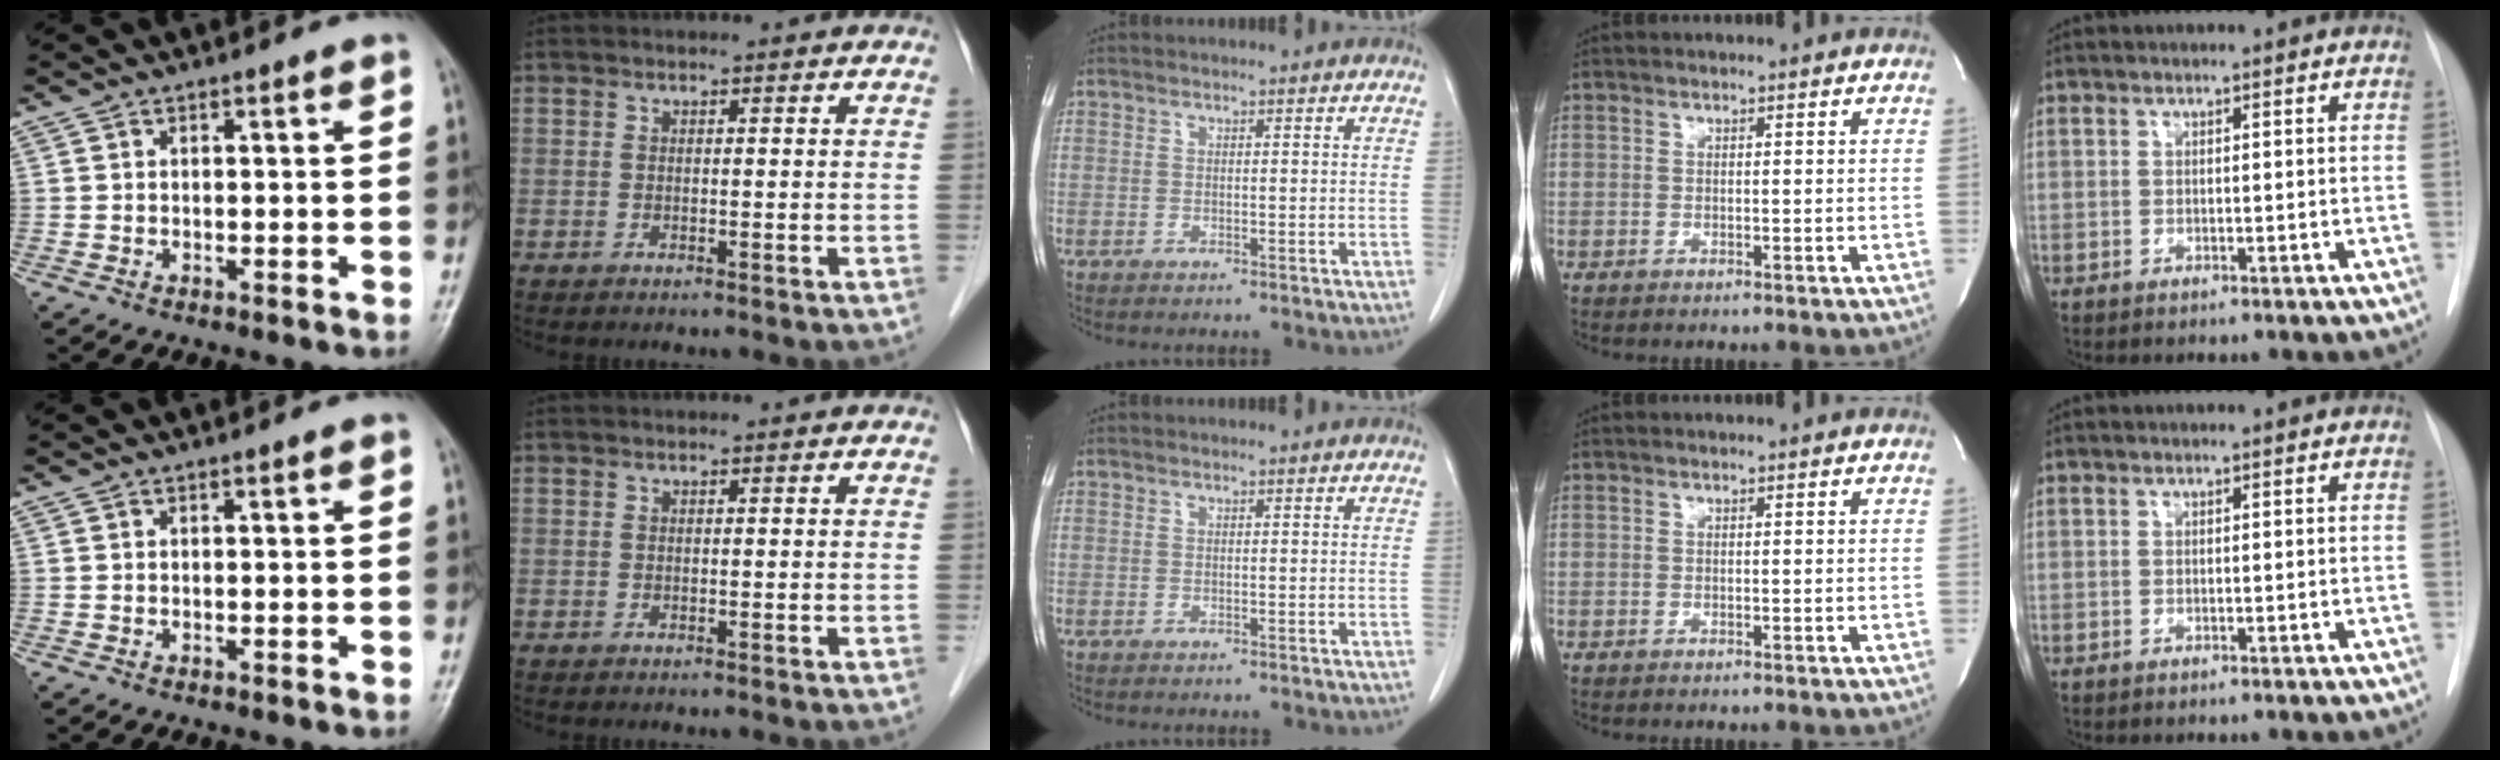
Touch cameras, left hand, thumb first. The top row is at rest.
{}